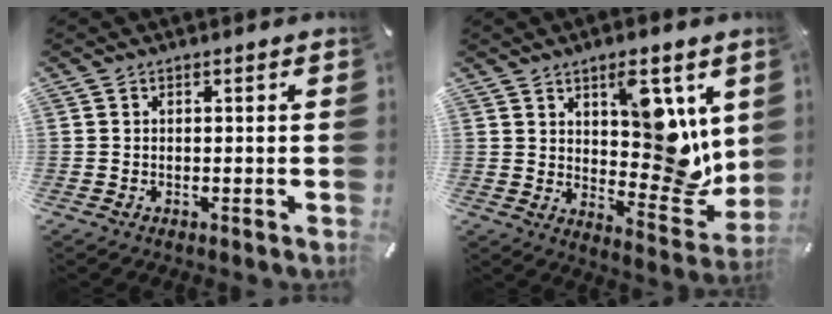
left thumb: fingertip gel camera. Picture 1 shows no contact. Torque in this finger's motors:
{"motor_torque": [2.49, 2.52, 1.82, -0.61, 0.14]}